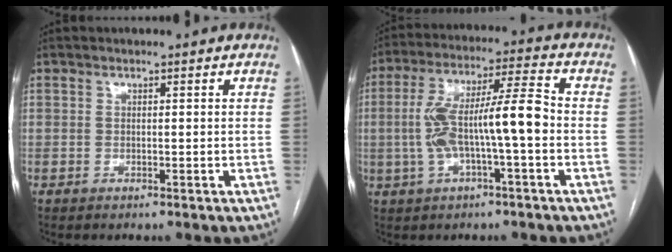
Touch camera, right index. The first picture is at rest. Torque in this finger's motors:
{"motor_torque": [0.56, 0.00, 0.34, 0.21]}